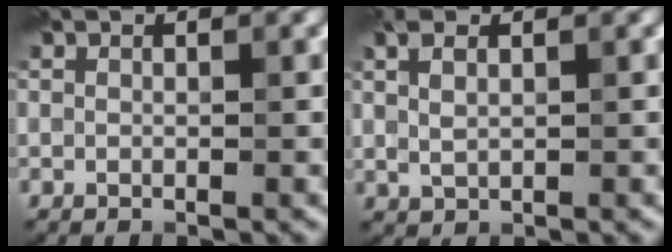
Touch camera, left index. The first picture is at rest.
{"total": 2.4, "force": [0.9, 1.3, 1.8], "torque": [-0.046, 0.000, 0.020]}